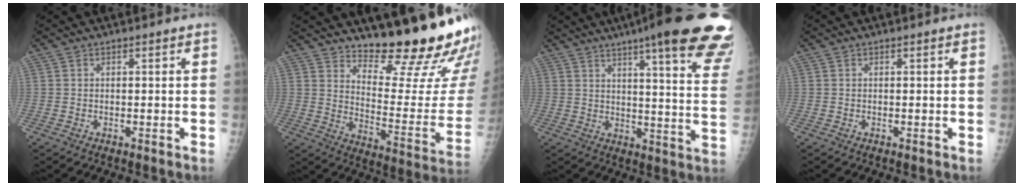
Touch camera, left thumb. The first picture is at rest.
{"total": 22.0, "force": [17.3, 4.5, 12.8], "torque": [-0.146, -0.153, 0.239]}
{"total": 26.9, "force": [18.5, 3.7, 19.2], "torque": [-0.201, -0.073, 0.225]}
{"total": 0.0}